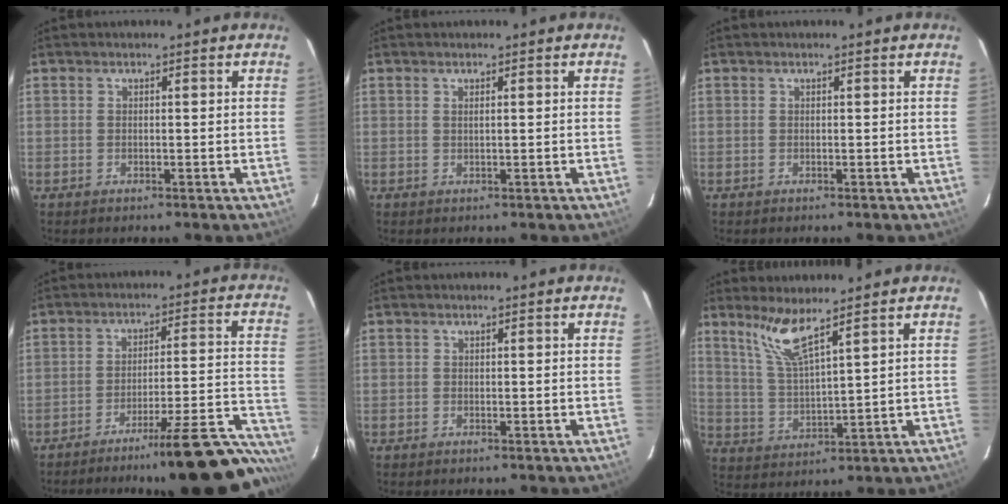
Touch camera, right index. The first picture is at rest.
{"total": 0.6, "force": [0.2, -0.2, 0.6], "torque": [-0.011, 0.002, 0.004]}
{"total": 0.0}
{"total": 21.9, "force": [-18.3, 1.8, 11.8], "torque": [-0.130, -0.007, -0.253]}
{"total": 0.0}
{"total": 7.4, "force": [5.6, 0.3, 4.9], "torque": [-0.097, -0.004, 0.120]}